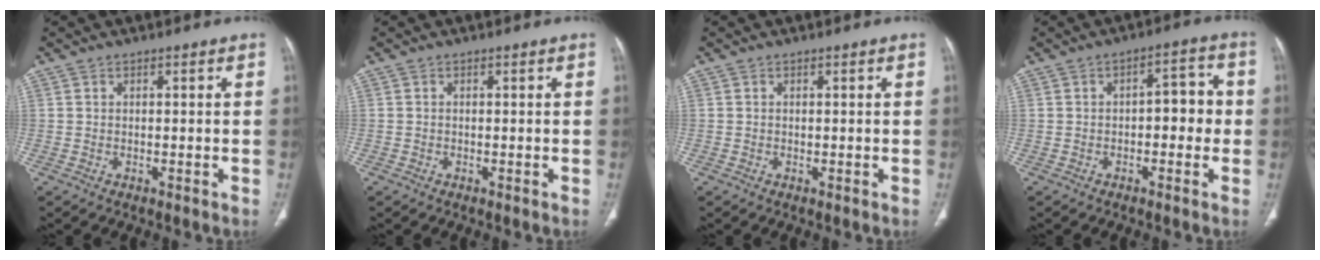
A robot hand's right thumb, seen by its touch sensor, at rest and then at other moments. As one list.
[{"total": 0.0}, {"total": 0.0}, {"total": 6.3, "force": [-0.5, 3.4, 5.3], "torque": [-0.042, 0.026, -0.016]}]